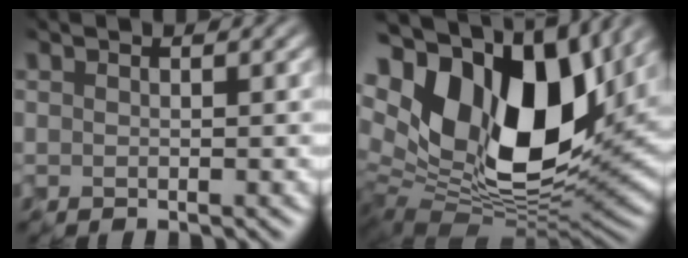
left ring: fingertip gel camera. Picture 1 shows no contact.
{"total": 17.7, "force": [4.4, 10.7, 13.3], "torque": [-0.267, 0.003, 0.092]}